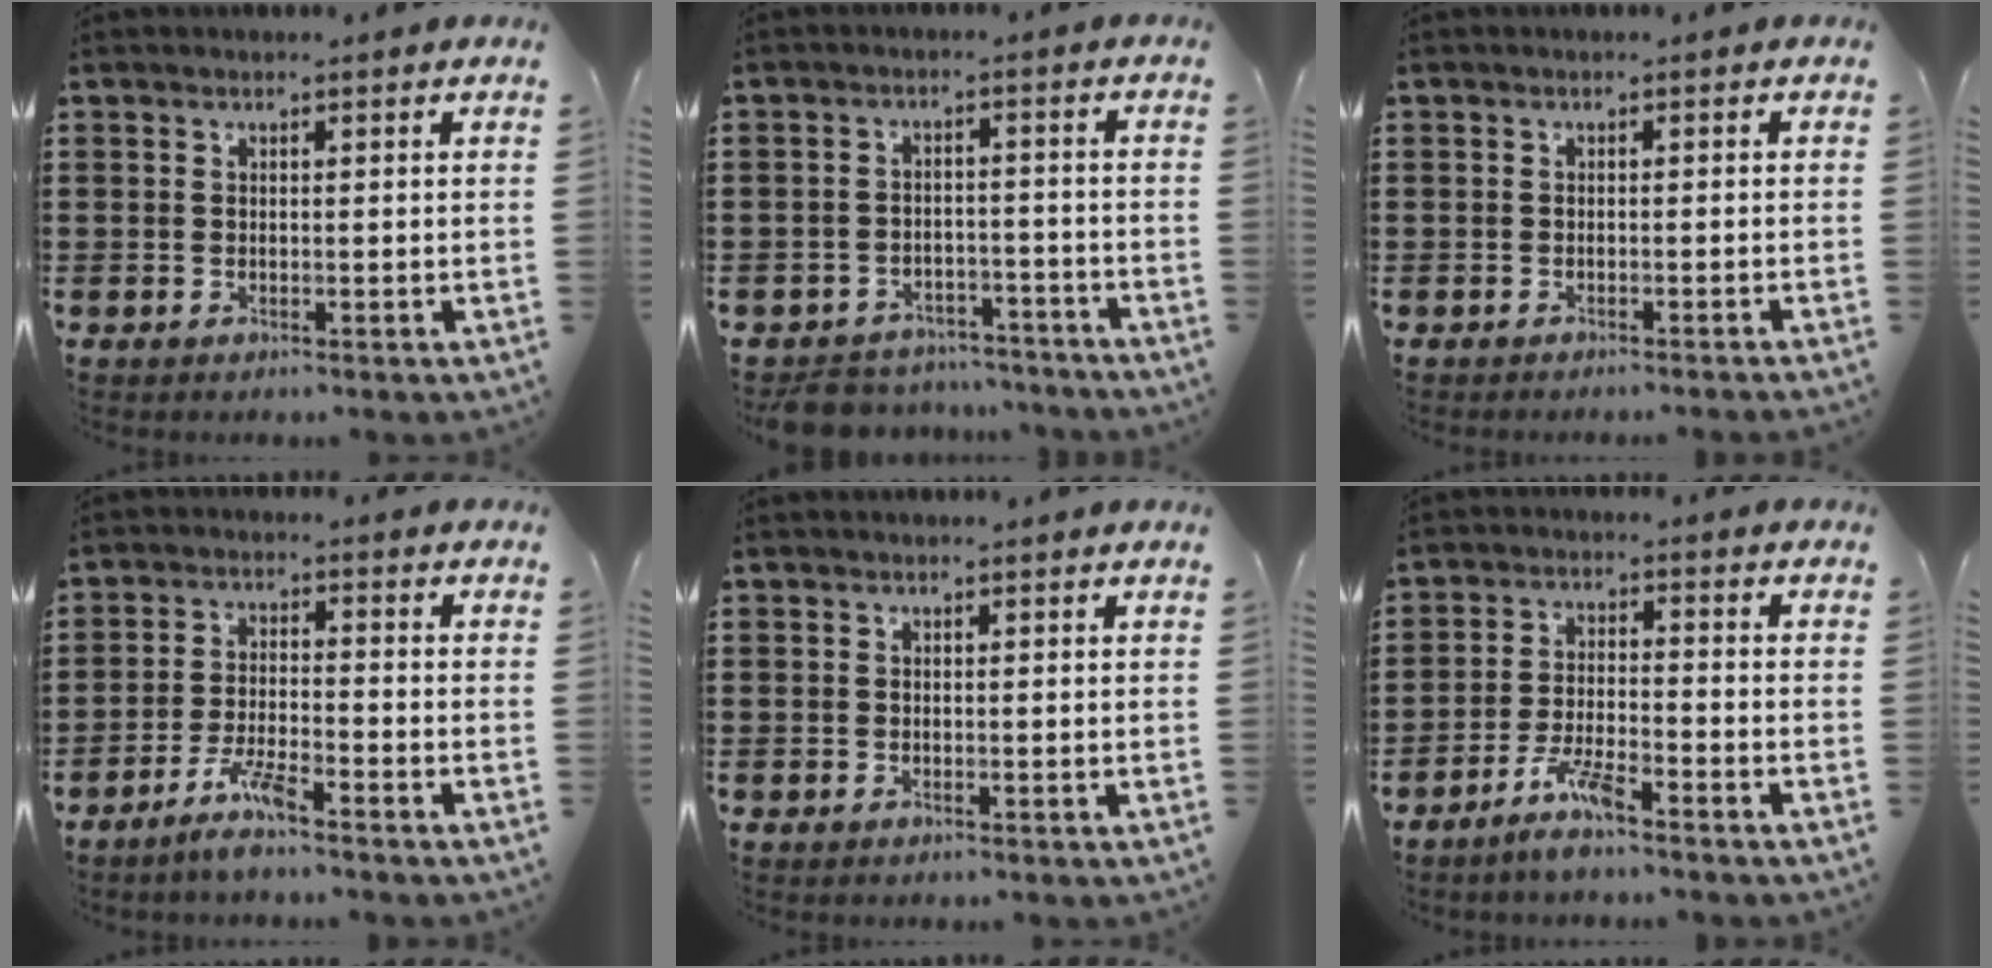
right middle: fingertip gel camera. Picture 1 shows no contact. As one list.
[{"total": 4.7, "force": [-4.6, 1.1, 0.2], "torque": [-0.012, 0.009, -0.096]}, {"total": 0.7, "force": [-0.6, -0.2, 0.2], "torque": [-0.004, -0.001, -0.013]}, {"total": 5.0, "force": [-3.9, 0.4, 3.1], "torque": [-0.072, -0.004, -0.074]}, {"total": 0.0}, {"total": 5.3, "force": [-4.2, 0.6, 3.2], "torque": [-0.074, -0.002, -0.080]}]